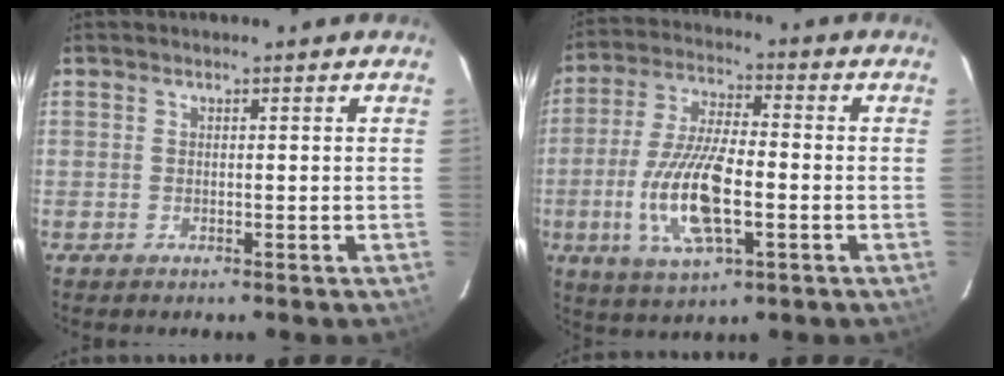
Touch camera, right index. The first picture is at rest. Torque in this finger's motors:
{"motor_torque": [1.62, -0.52, 0.75, 0.13]}